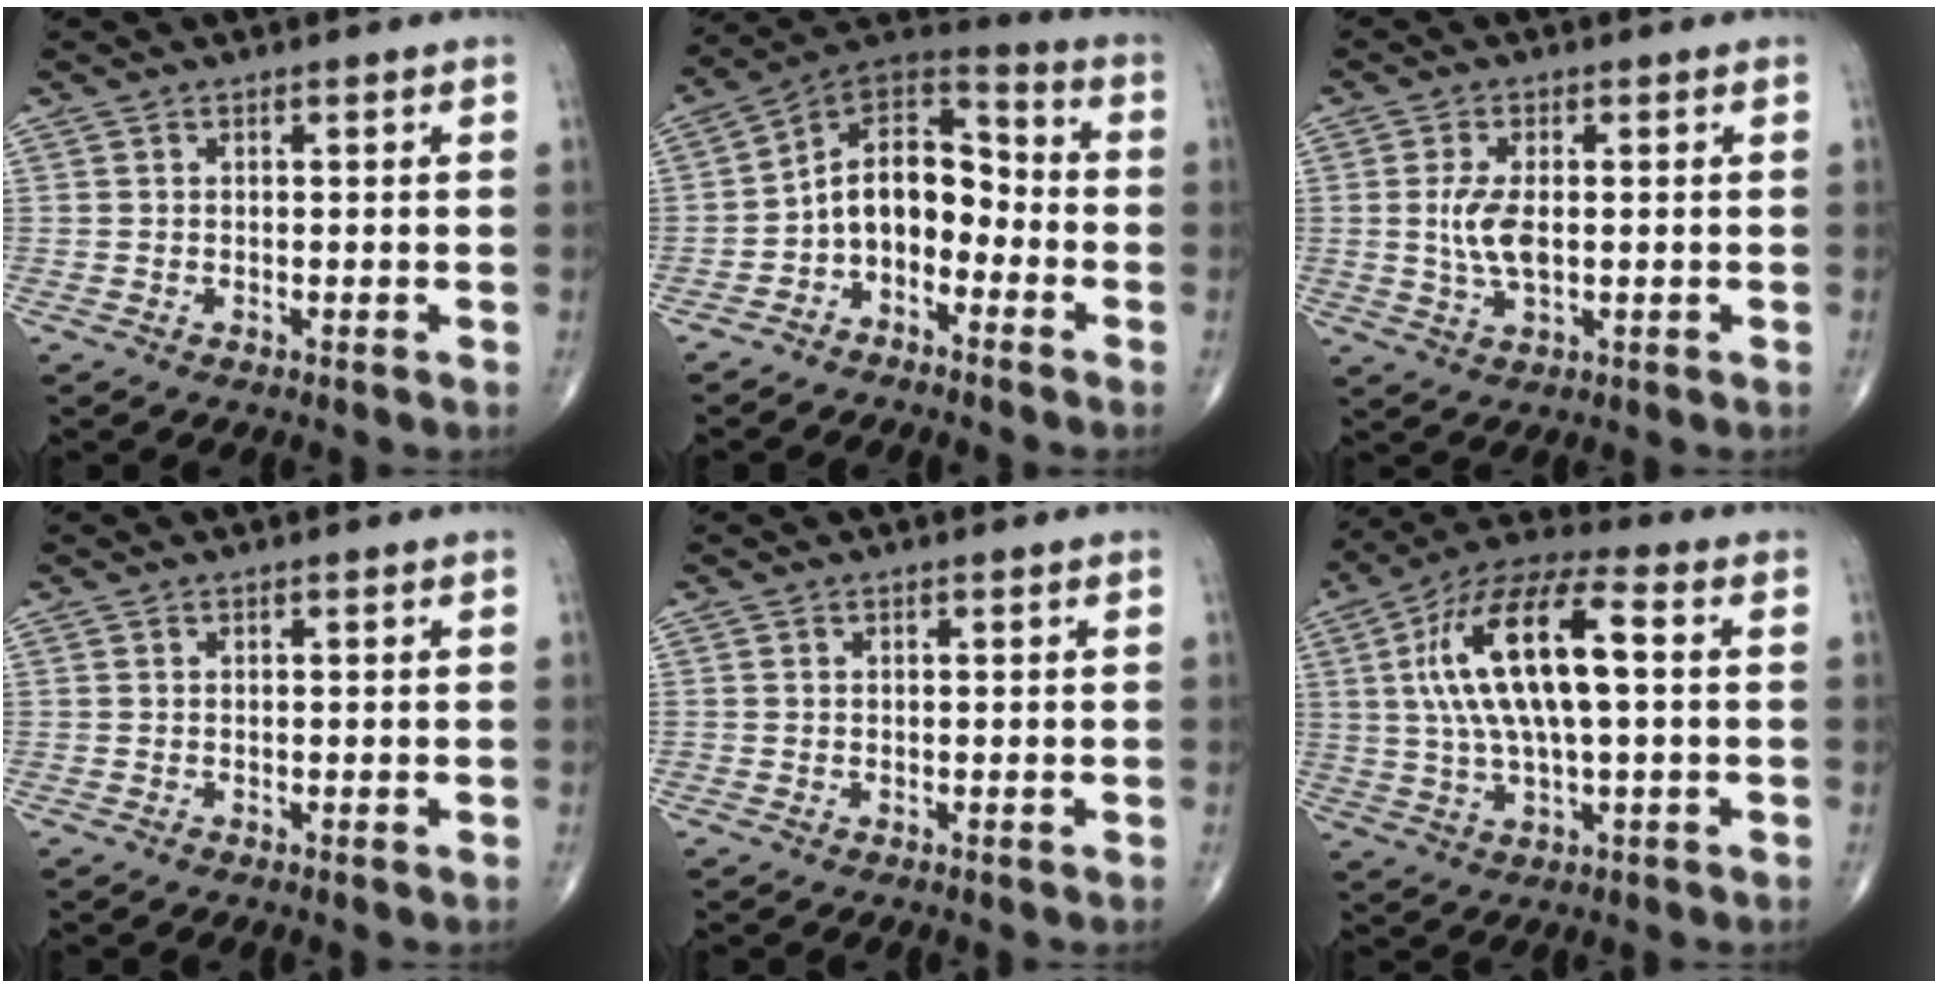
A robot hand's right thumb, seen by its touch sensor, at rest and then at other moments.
{"total": 11.2, "force": [-3.5, 7.3, 7.7], "torque": [-0.097, 0.080, -0.075]}
{"total": 6.7, "force": [0.0, 3.3, 5.9], "torque": [-0.119, -0.004, 0.002]}
{"total": 0.0}
{"total": 0.0}
{"total": 17.8, "force": [2.5, 6.3, 16.5], "torque": [-0.324, 0.031, 0.043]}